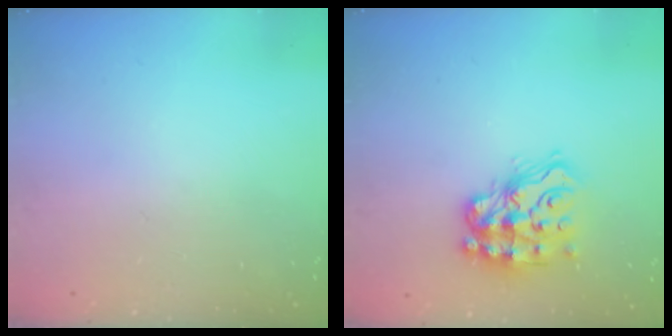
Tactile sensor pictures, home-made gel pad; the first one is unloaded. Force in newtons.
{"total": 15.0, "press": 14.9, "slide": 1.3}